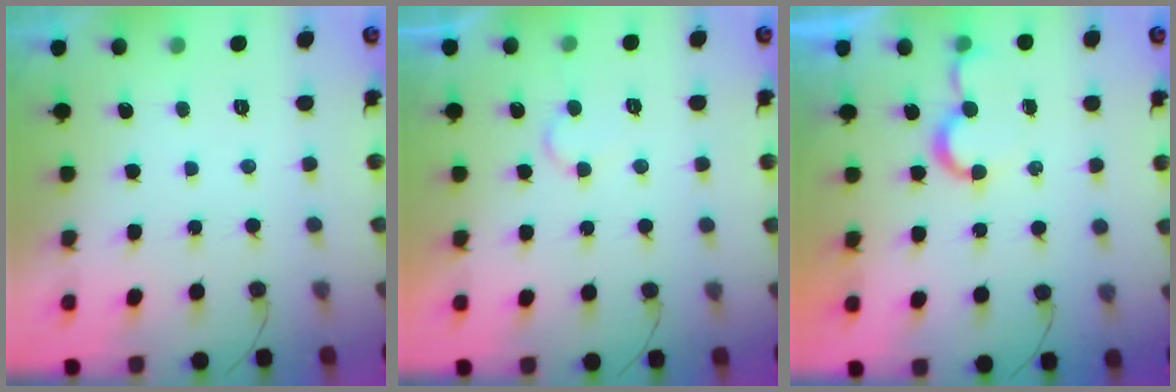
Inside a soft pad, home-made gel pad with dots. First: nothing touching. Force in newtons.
{"total": 5.2, "press": 5.2, "slide": 0.5}
{"total": 5.8, "press": 5.8, "slide": 0.5}